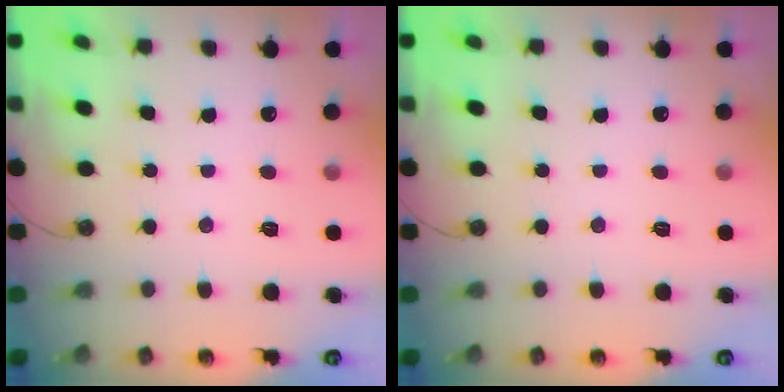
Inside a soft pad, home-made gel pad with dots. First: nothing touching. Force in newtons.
{"total": 0.0}